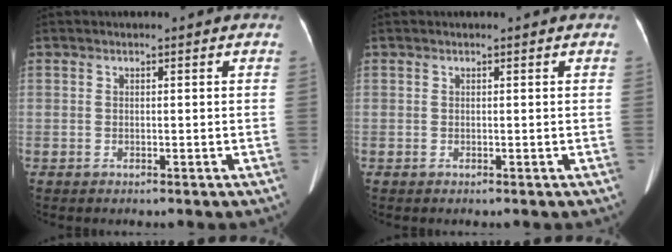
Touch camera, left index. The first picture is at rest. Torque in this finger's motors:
{"motor_torque": [0.04, 0.01, -0.02, 0.02]}